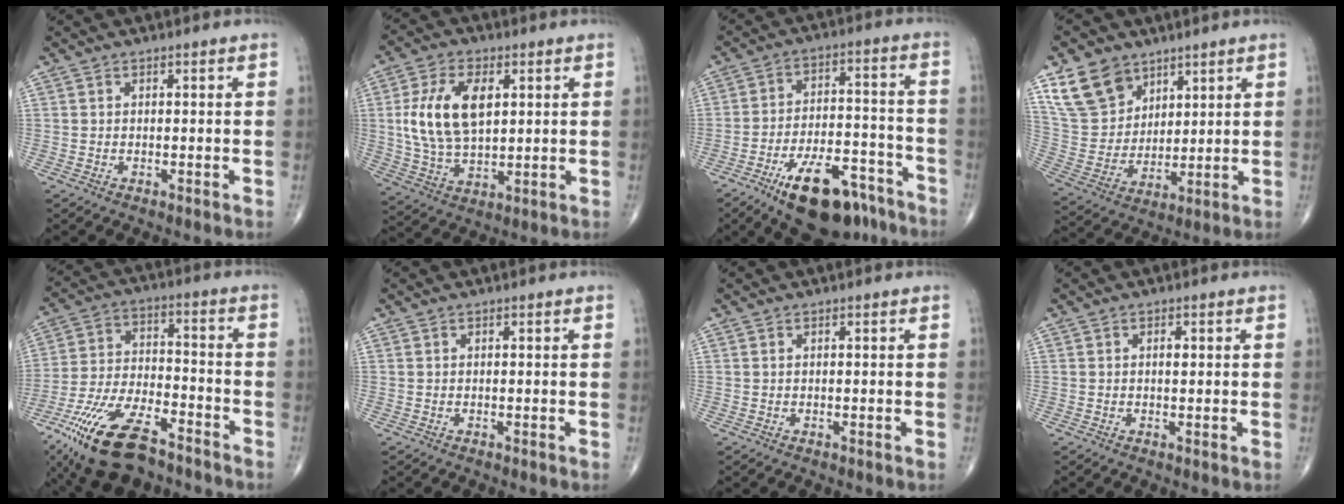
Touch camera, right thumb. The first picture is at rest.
{"total": 14.1, "force": [2.8, 8.0, 11.2], "torque": [-0.209, -0.005, 0.058]}
{"total": 17.1, "force": [-10.9, 7.3, 10.9], "torque": [-0.151, 0.075, -0.169]}
{"total": 12.8, "force": [7.8, 8.9, 4.7], "torque": [-0.068, -0.035, 0.164]}
{"total": 20.0, "force": [-12.9, 8.1, 12.9], "torque": [-0.264, 0.040, -0.234]}
{"total": 0.0}
{"total": 0.0}
{"total": 1.2, "force": [0.2, 0.5, 1.1], "torque": [-0.018, -0.001, 0.003]}